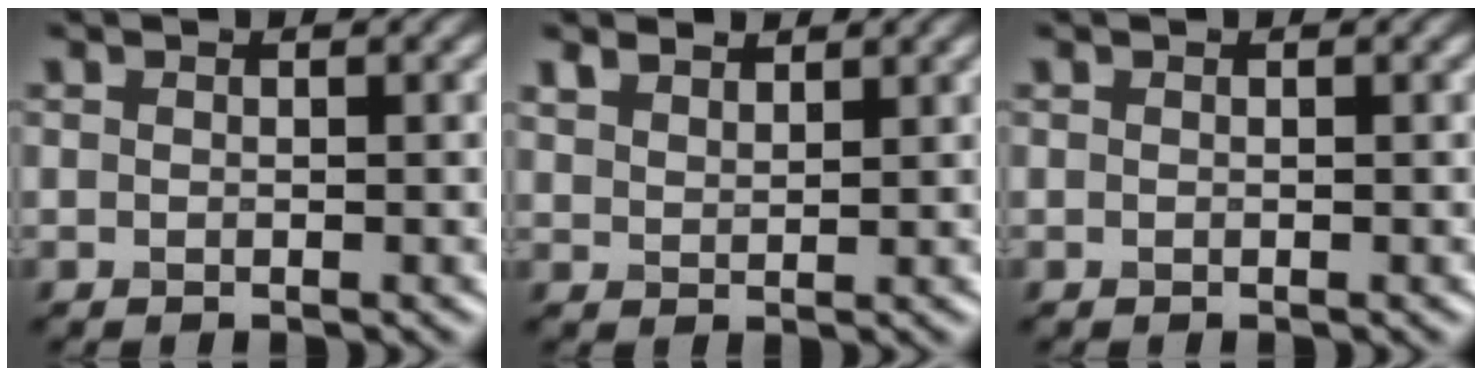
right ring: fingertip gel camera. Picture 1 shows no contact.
{"total": 2.4, "force": [2.2, 0.8, 0.6], "torque": [-0.018, 0.005, 0.043]}
{"total": 0.0}